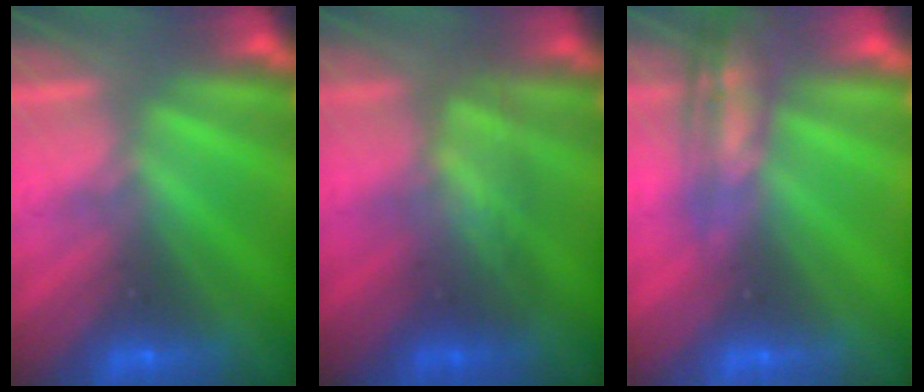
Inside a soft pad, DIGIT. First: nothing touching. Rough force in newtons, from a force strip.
{"total": 3.3}
{"total": 2.6}